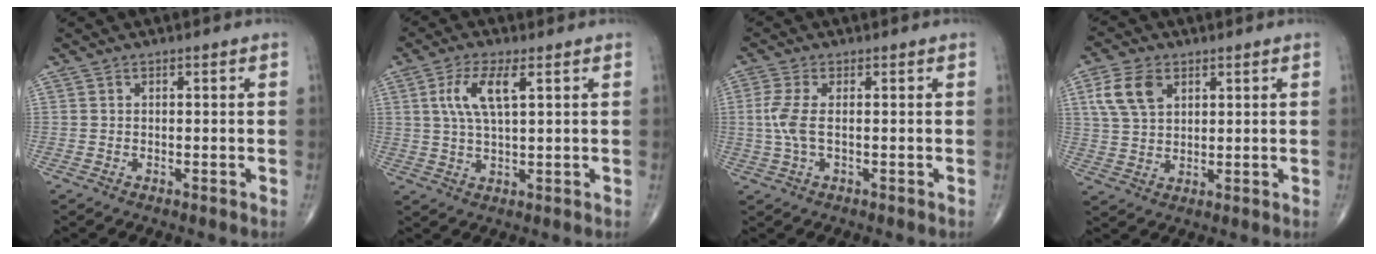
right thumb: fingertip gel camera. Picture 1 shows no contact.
{"total": 7.3, "force": [2.4, 2.4, 6.5], "torque": [-0.142, -0.001, 0.049]}
{"total": 4.8, "force": [0.1, 1.8, 4.4], "torque": [-0.126, 0.003, -0.001]}
{"total": 7.9, "force": [3.2, 5.1, 5.1], "torque": [-0.095, -0.003, 0.064]}